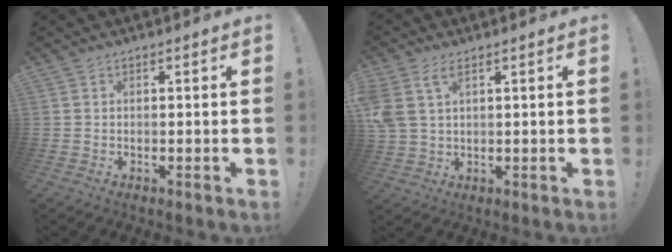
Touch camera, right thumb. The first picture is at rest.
{"total": 6.6, "force": [3.2, 4.0, 4.2], "torque": [-0.085, -0.007, 0.066]}